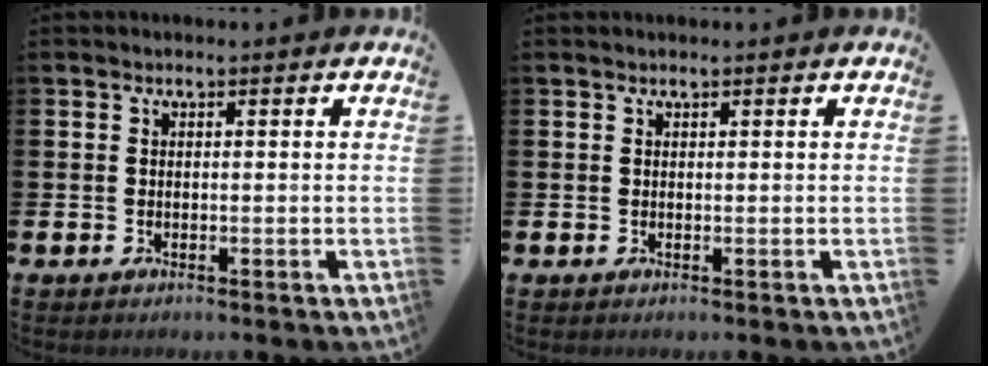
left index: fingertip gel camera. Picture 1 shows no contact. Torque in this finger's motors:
{"motor_torque": [-0.03, 0.07, -0.03, -0.01]}